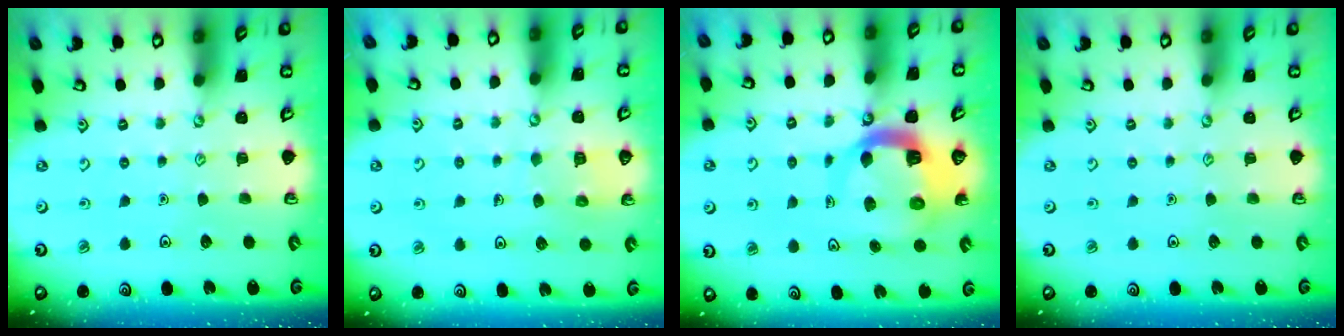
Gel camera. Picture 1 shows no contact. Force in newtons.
{"total": 6.1, "press": 6.1, "slide": 0.5}
{"total": 9.6, "press": 9.6, "slide": 1.3}
{"total": 0.0}